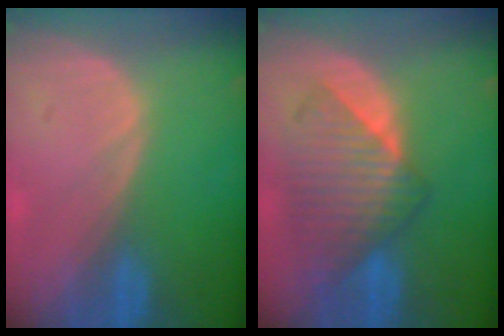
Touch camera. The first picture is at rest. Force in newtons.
{"total": 8.4, "press": 8.2, "slide": 2.1}